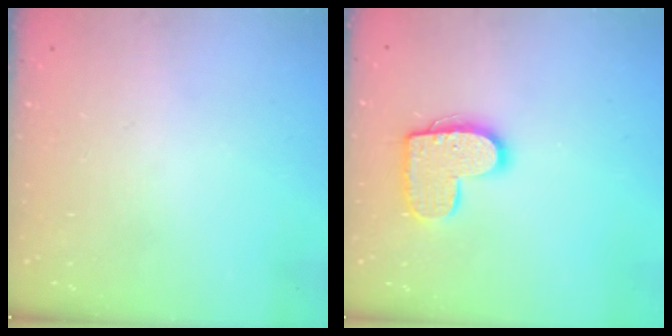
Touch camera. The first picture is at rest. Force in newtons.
{"total": 12.4, "press": 12.4, "slide": 0.6}